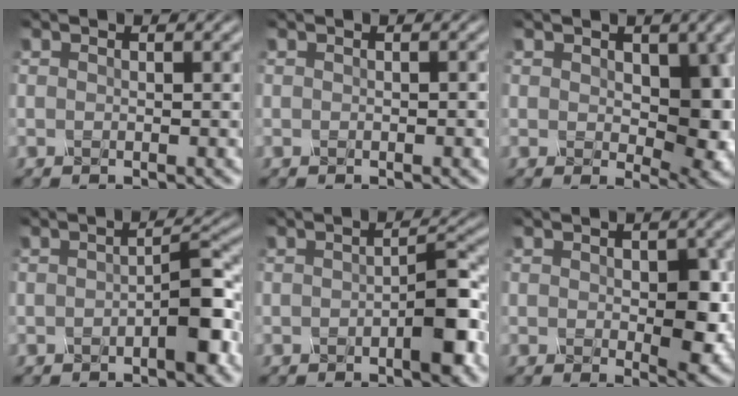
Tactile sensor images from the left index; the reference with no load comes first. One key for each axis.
{"total": 0.8, "fx": -0.2, "fy": 0.3, "fz": 0.7, "tx": -0.005, "ty": 0.009, "tz": -0.005}
{"total": 6.1, "fx": 0.1, "fy": 3.5, "fz": 5.0, "tx": -0.084, "ty": -0.008, "tz": 0.012}
{"total": 3.2, "fx": -1.5, "fy": 0.3, "fz": 2.8, "tx": -0.055, "ty": 0.005, "tz": -0.019}
{"total": 3.6, "fx": -1.6, "fy": 0.4, "fz": 3.2, "tx": -0.062, "ty": 0.004, "tz": -0.020}
{"total": 3.5, "fx": -0.4, "fy": 1.7, "fz": 3.0, "tx": -0.059, "ty": -0.006, "tz": 0.004}